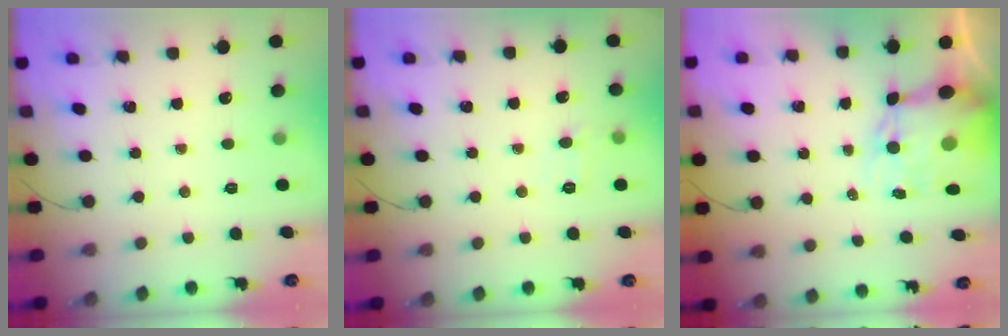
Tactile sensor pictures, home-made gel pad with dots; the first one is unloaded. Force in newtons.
{"total": 6.4, "press": 6.2, "slide": 1.6}
{"total": 12.4, "press": 12.0, "slide": 3.0}